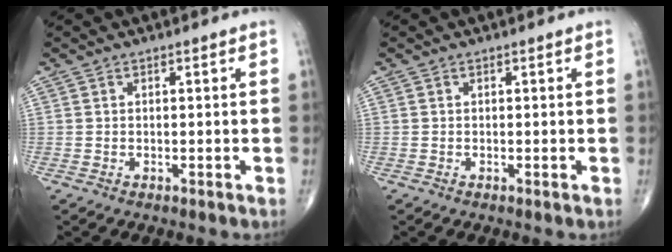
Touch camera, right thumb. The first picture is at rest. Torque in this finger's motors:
{"motor_torque": [-0.34, 0.18, -0.28, -0.22, 0.03]}